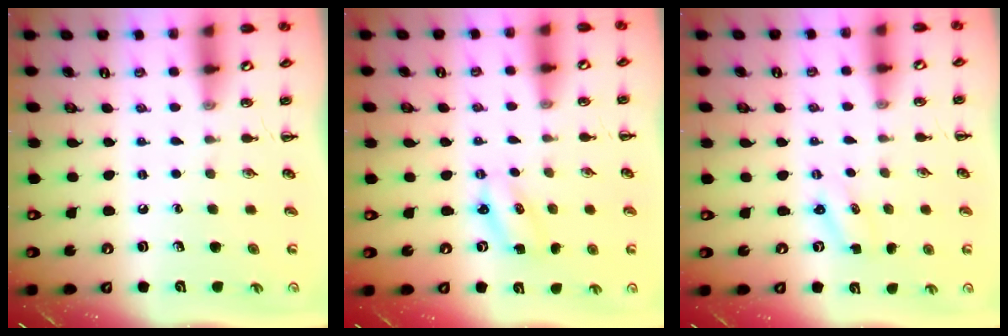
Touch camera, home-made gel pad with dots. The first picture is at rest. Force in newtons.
{"total": 2.4, "press": 2.3, "slide": 0.5}
{"total": 1.2, "press": 1.2, "slide": 0.4}